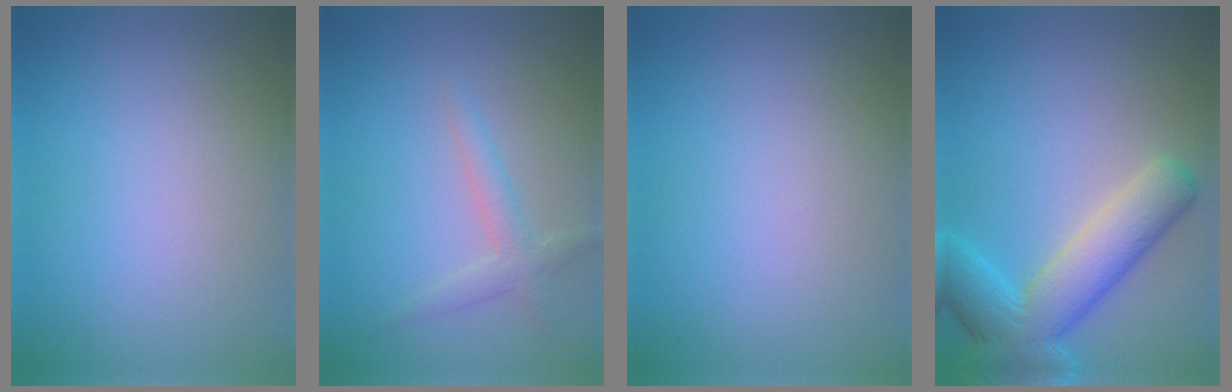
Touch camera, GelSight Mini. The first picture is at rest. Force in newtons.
{"total": 1.9, "press": 1.9, "slide": 0.1}
{"total": 0.0}
{"total": 7.6, "press": 7.6, "slide": 0.6}